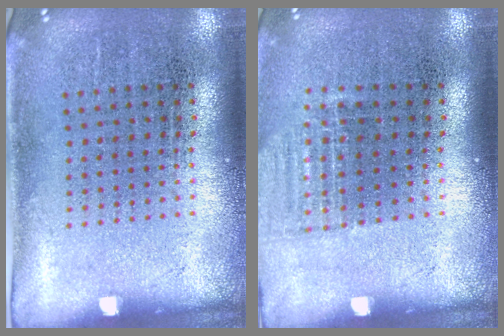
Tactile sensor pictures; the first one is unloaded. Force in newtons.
{"total": 1.0, "press": 1.0, "slide": 0.4}